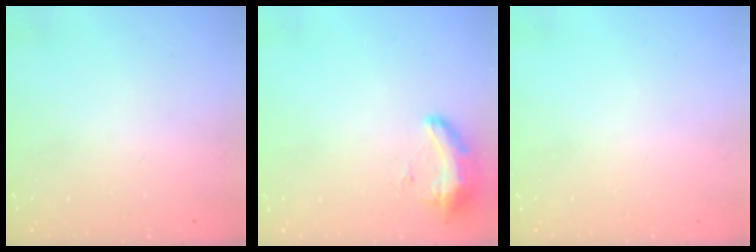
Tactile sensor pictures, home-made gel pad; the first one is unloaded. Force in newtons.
{"total": 9.1, "press": 8.9, "slide": 1.9}
{"total": 0.0}